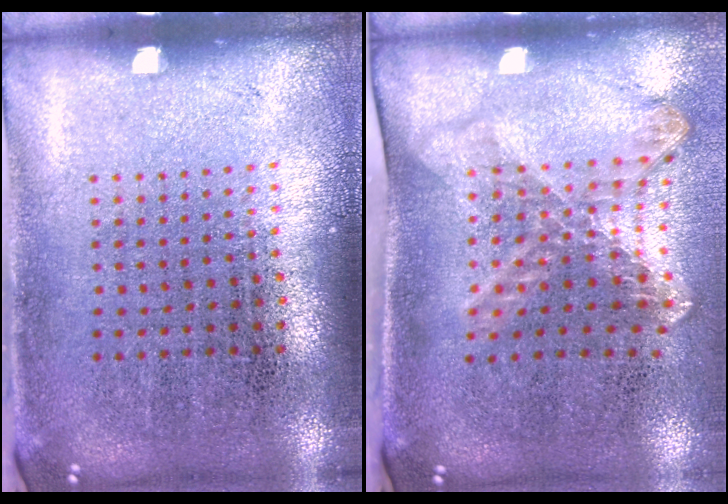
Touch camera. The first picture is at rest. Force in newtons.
{"total": 1.9, "press": 1.4, "slide": 1.3}